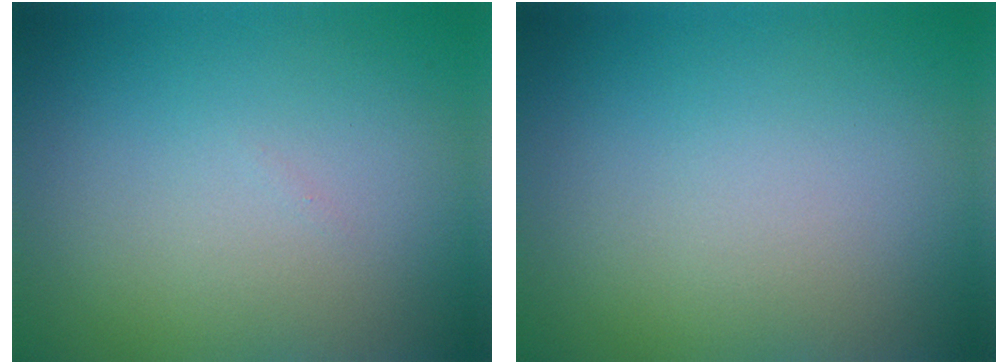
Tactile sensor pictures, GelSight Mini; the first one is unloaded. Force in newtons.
{"total": 0.0}